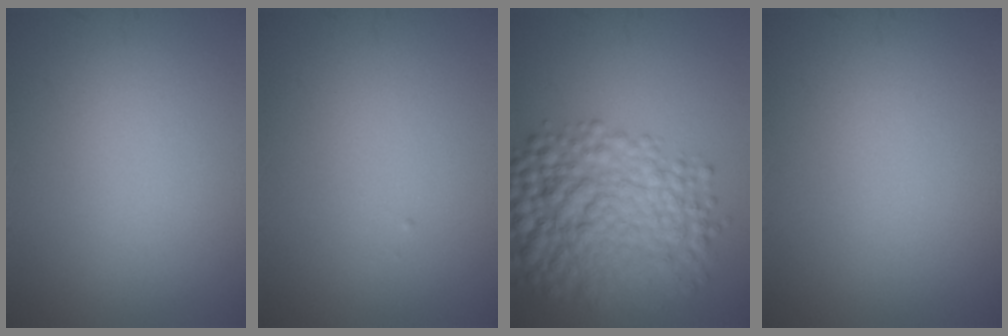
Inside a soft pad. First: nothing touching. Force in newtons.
{"total": 0.0}
{"total": 9.4, "press": 9.4, "slide": 0.2}
{"total": 0.0}